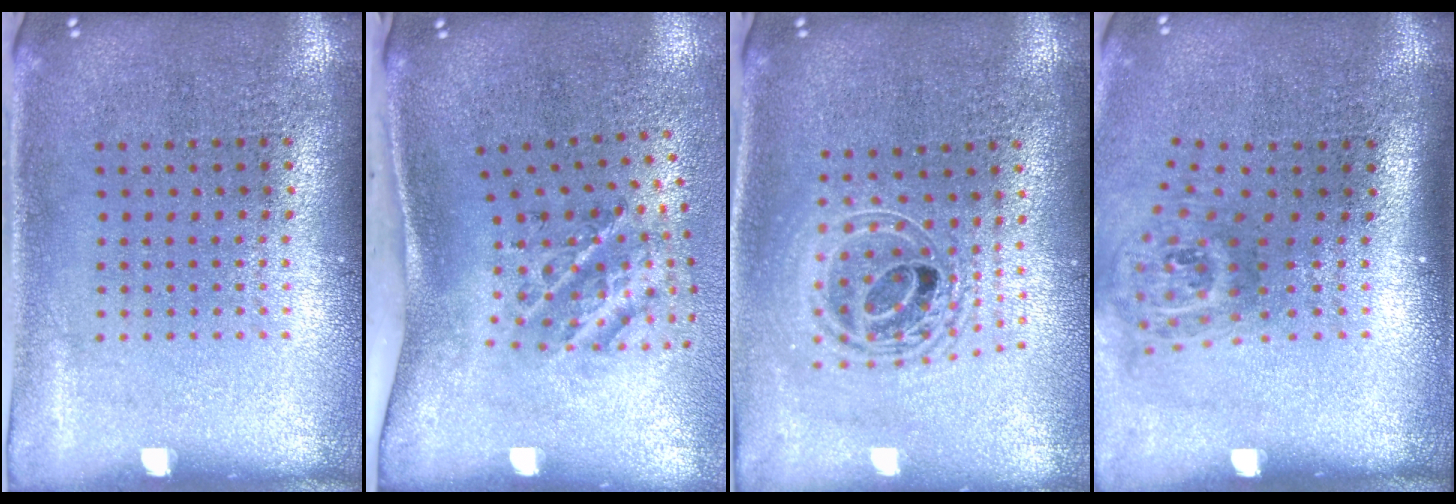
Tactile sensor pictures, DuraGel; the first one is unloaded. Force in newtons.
{"total": 2.1, "press": 1.3, "slide": 1.7}
{"total": 2.0, "press": 1.5, "slide": 1.3}
{"total": 1.9, "press": 1.2, "slide": 1.4}